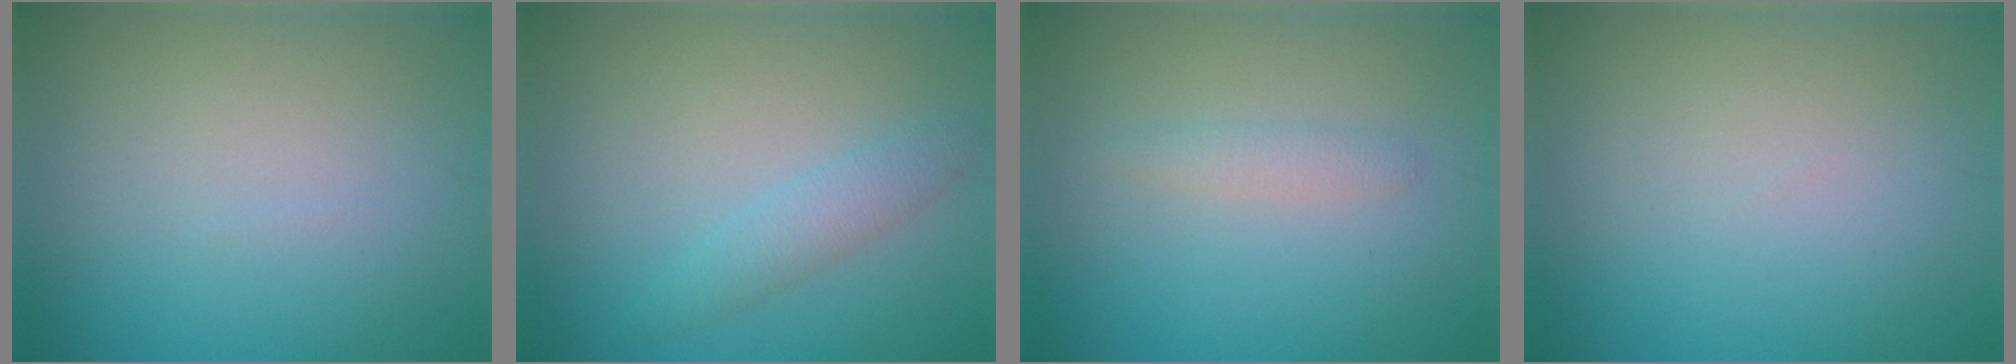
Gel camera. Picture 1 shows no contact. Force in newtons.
{"total": 2.2, "press": 2.2, "slide": 0.1}
{"total": 1.3, "press": 1.3, "slide": 0.1}
{"total": 0.0}